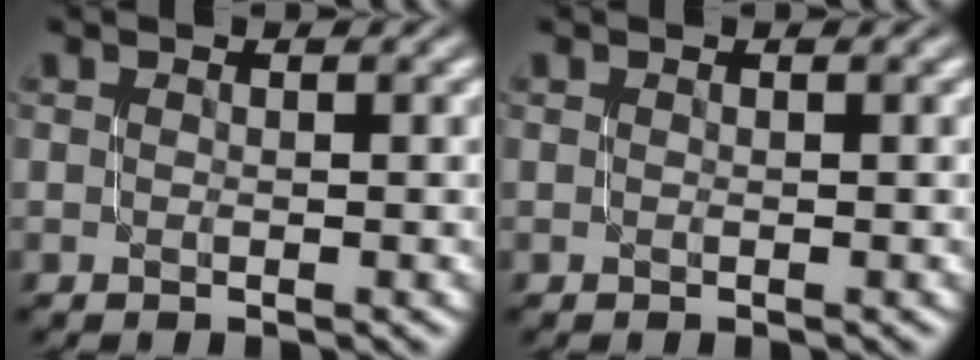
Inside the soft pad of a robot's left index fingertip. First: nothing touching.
{"total": 0.0}